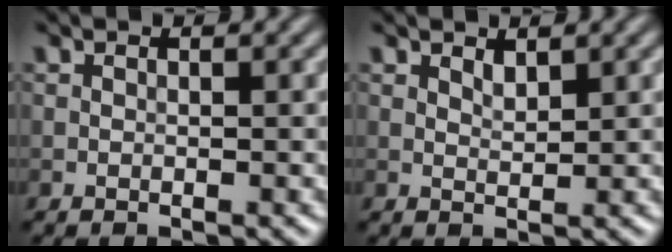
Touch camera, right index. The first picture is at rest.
{"total": 1.1, "force": [0.8, 0.4, 0.6], "torque": [-0.014, -0.003, 0.016]}